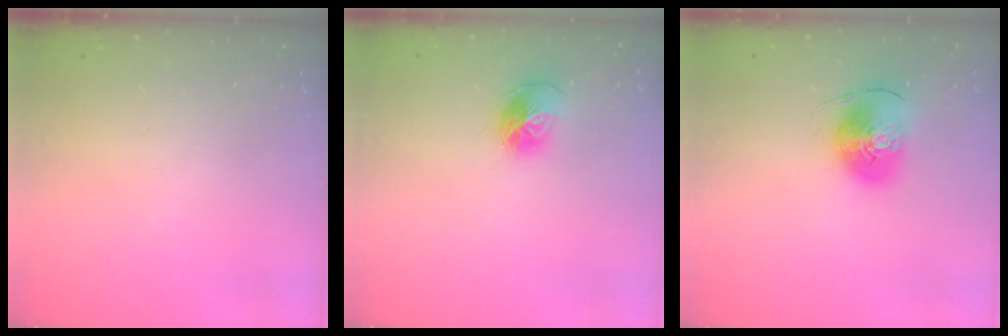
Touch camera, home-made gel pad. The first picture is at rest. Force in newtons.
{"total": 10.6, "press": 10.5, "slide": 1.2}
{"total": 10.2, "press": 10.1, "slide": 1.1}